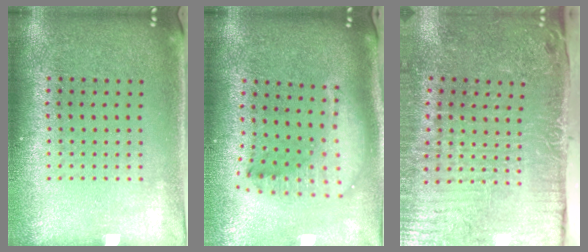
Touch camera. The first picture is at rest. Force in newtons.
{"total": 2.1, "press": 1.6, "slide": 1.3}
{"total": 5.2, "press": 4.3, "slide": 3.0}